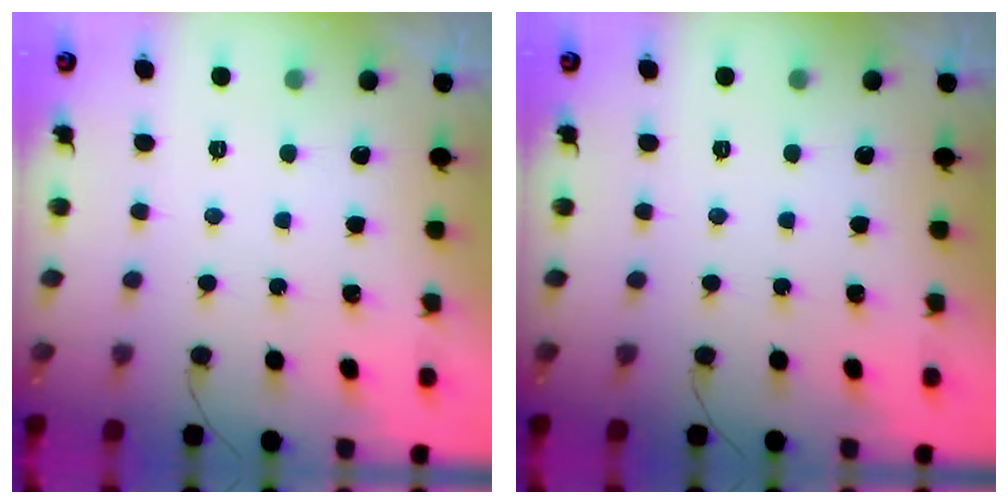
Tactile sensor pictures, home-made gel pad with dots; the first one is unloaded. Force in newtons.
{"total": 0.0}